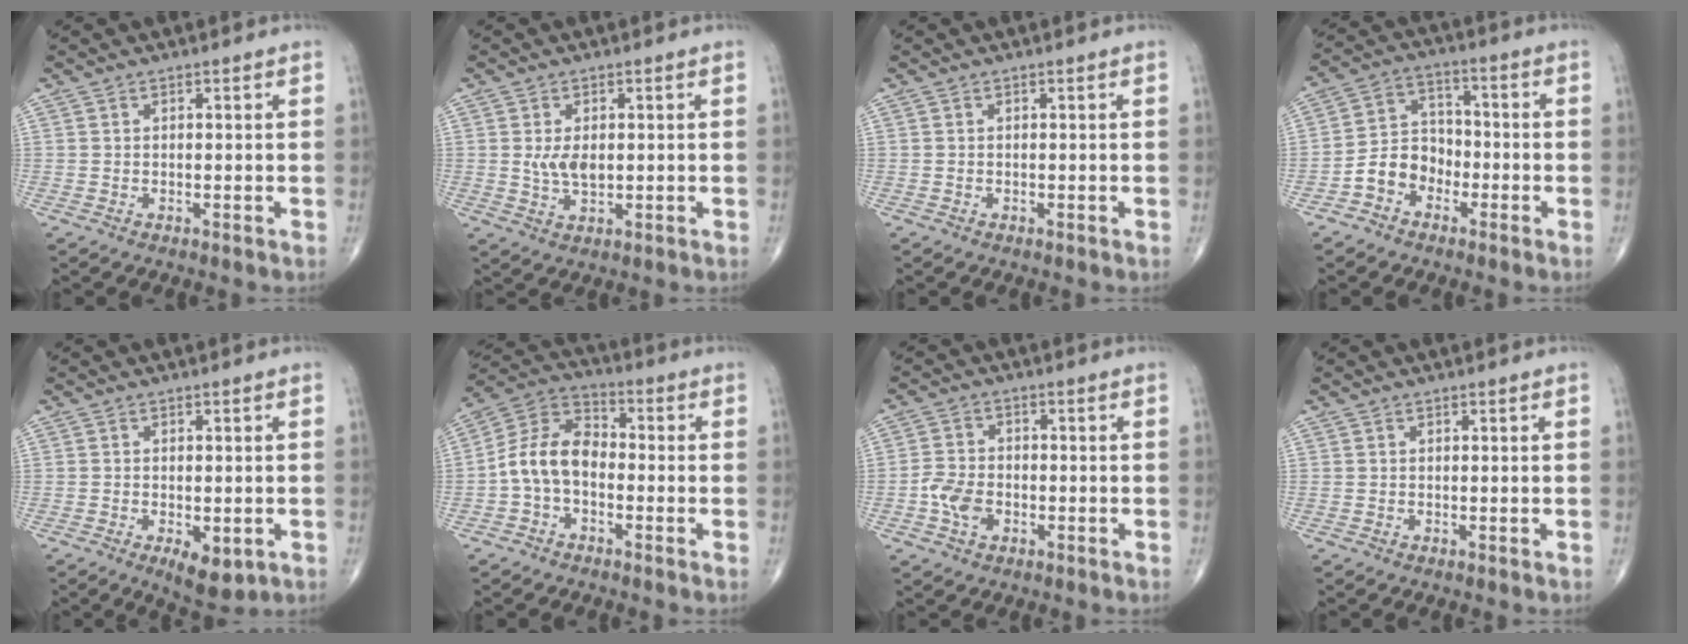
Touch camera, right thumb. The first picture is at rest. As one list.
[{"total": 4.3, "force": [0.3, 2.4, 3.5], "torque": [-0.062, -0.007, 0.009]}, {"total": 0.0}, {"total": 7.8, "force": [-3.5, 6.1, 3.3], "torque": [-0.036, 0.039, -0.074]}, {"total": 6.3, "force": [-2.2, 3.0, 5.1], "torque": [-0.069, -0.006, -0.023]}, {"total": 9.9, "force": [-2.1, 6.7, 7.1], "torque": [-0.122, 0.039, -0.054]}, {"total": 5.5, "force": [-1.9, 3.8, 3.5], "torque": [-0.061, 0.011, -0.041]}, {"total": 0.0}]